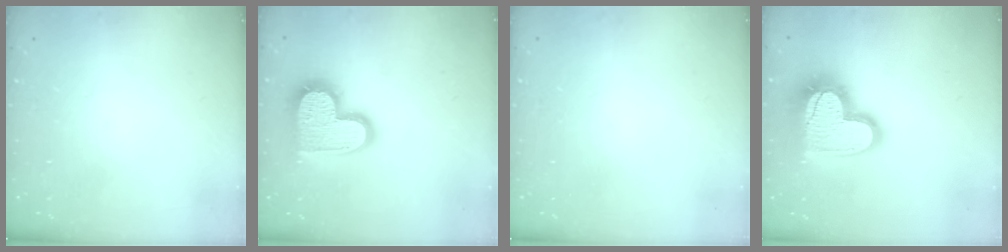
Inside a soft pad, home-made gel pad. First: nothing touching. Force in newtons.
{"total": 17.5, "press": 17.4, "slide": 1.3}
{"total": 0.8, "press": 0.8, "slide": 0.1}
{"total": 21.1, "press": 21.1, "slide": 1.5}